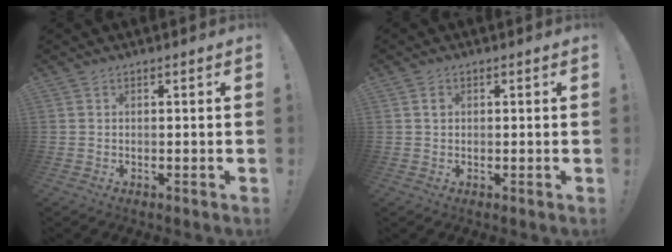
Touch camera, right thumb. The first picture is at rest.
{"total": 1.2, "force": [0.4, 0.9, 0.6], "torque": [0.005, -0.002, 0.003]}